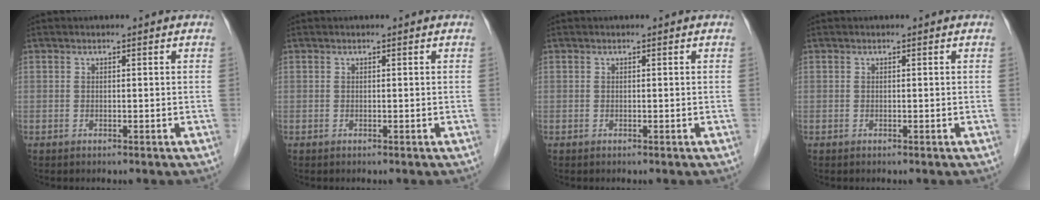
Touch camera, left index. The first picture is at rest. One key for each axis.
{"total": 0.0}
{"total": 0.0}
{"total": 0.0}